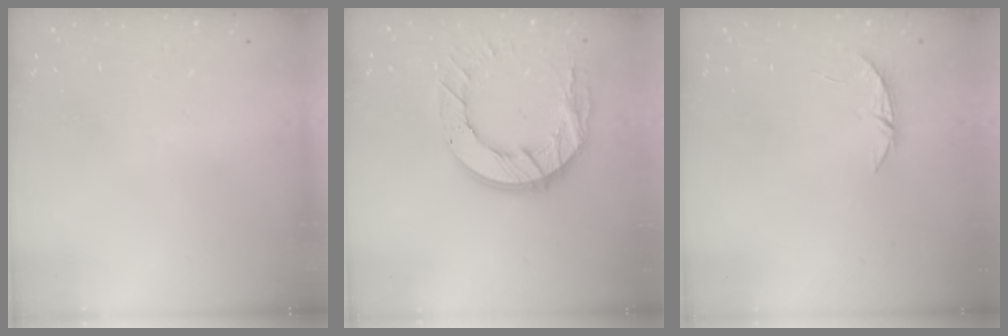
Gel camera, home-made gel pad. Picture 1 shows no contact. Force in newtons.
{"total": 14.3, "press": 14.2, "slide": 1.4}
{"total": 4.2, "press": 4.2, "slide": 0.5}